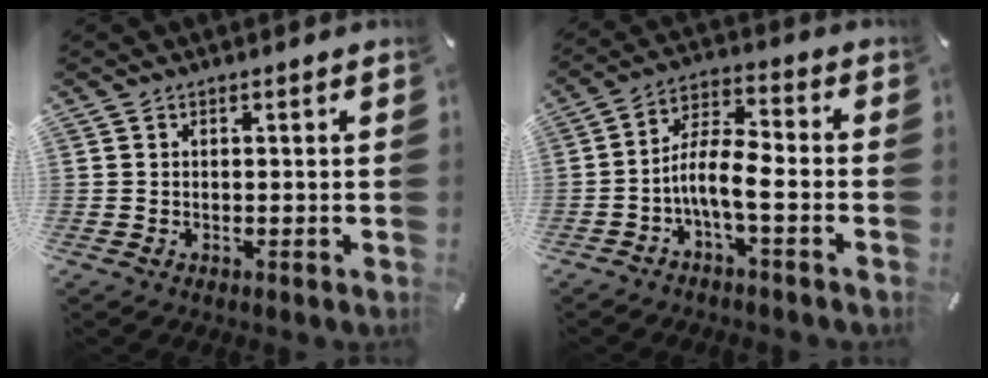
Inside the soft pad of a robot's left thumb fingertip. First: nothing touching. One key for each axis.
{"total": 9.2, "fx": -3.5, "fy": 3.3, "fz": 7.8, "tx": -0.156, "ty": 0.004, "tz": -0.065}